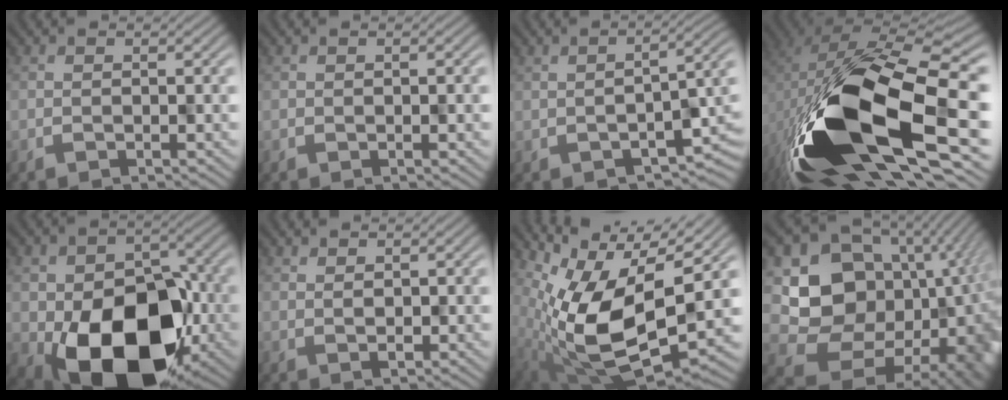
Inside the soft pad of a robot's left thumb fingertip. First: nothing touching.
{"total": 0.0}
{"total": 3.2, "force": [-0.7, 1.2, 2.9], "torque": [-0.039, -0.008, -0.008]}
{"total": 19.1, "force": [-3.4, 10.1, 15.9], "torque": [-0.332, -0.052, -0.043]}
{"total": 16.2, "force": [-4.1, 11.3, 10.9], "torque": [-0.173, -0.044, -0.067]}
{"total": 2.0, "force": [2.0, 0.2, 0.2], "torque": [-0.006, -0.004, 0.037]}
{"total": 12.4, "force": [3.3, 5.6, 10.5], "torque": [-0.220, -0.028, 0.065]}
{"total": 17.4, "force": [1.4, 14.5, 9.6], "torque": [-0.155, -0.055, 0.080]}